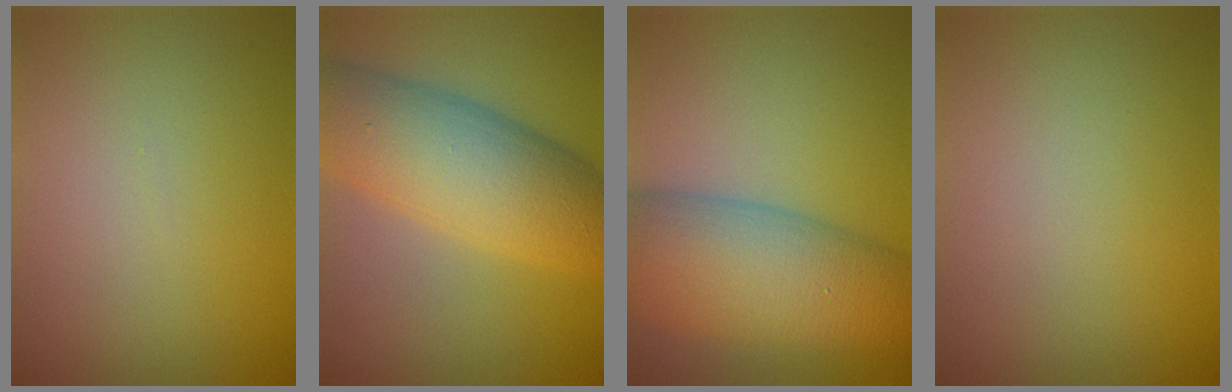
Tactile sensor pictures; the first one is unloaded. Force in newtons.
{"total": 10.2, "press": 10.2, "slide": 0.1}
{"total": 11.0, "press": 11.0, "slide": 0.3}
{"total": 0.0}